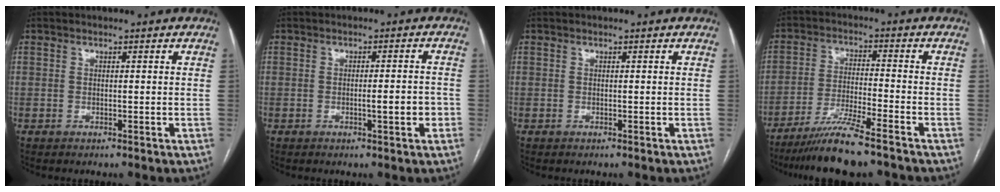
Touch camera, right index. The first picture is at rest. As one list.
[{"total": 3.4, "force": [-1.1, 0.5, 3.2], "torque": [-0.048, 0.000, -0.014]}, {"total": 0.0}, {"total": 9.0, "force": [-7.3, -0.3, 5.4], "torque": [-0.097, -0.029, -0.131]}]